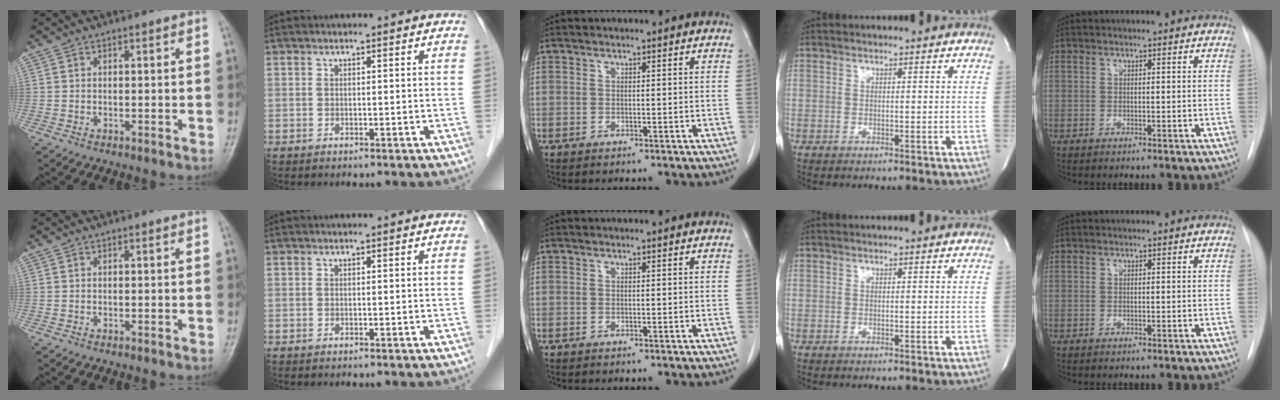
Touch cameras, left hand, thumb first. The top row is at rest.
{}